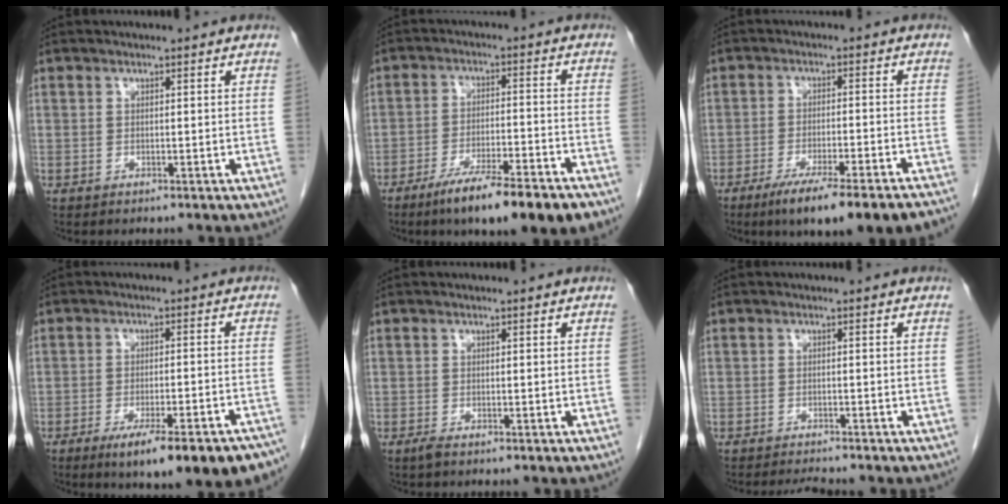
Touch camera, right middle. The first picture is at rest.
{"total": 13.7, "force": [-9.7, 1.4, 9.6], "torque": [-0.130, -0.021, -0.150]}
{"total": 14.7, "force": [-11.3, 0.6, 9.4], "torque": [-0.106, -0.027, -0.167]}
{"total": 17.5, "force": [-13.1, 3.2, 11.1], "torque": [-0.096, 0.007, -0.174]}
{"total": 0.9, "force": [-0.7, 0.1, 0.6], "torque": [-0.018, -0.003, -0.013]}
{"total": 2.4, "force": [-2.3, -0.3, 0.5], "torque": [-0.015, -0.013, -0.036]}